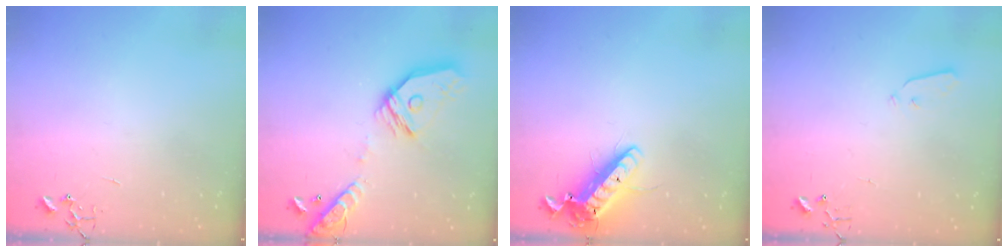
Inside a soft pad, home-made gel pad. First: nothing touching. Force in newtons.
{"total": 17.2, "press": 17.0, "slide": 2.2}
{"total": 14.7, "press": 14.4, "slide": 2.9}
{"total": 3.7, "press": 3.7, "slide": 0.1}